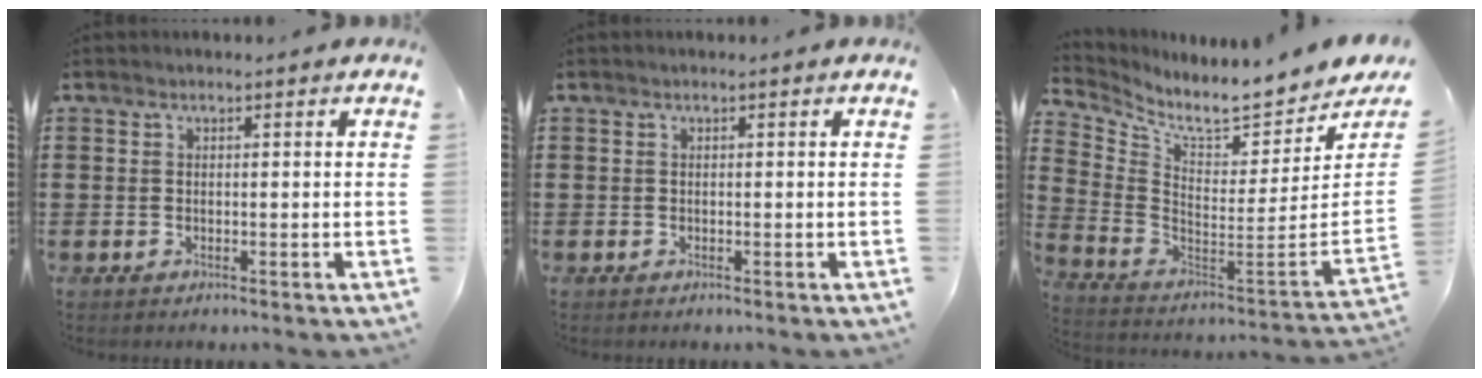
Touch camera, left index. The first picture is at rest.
{"total": 0.0}
{"total": 7.0, "force": [6.5, -0.2, 2.6], "torque": [-0.072, -0.082, 0.104]}